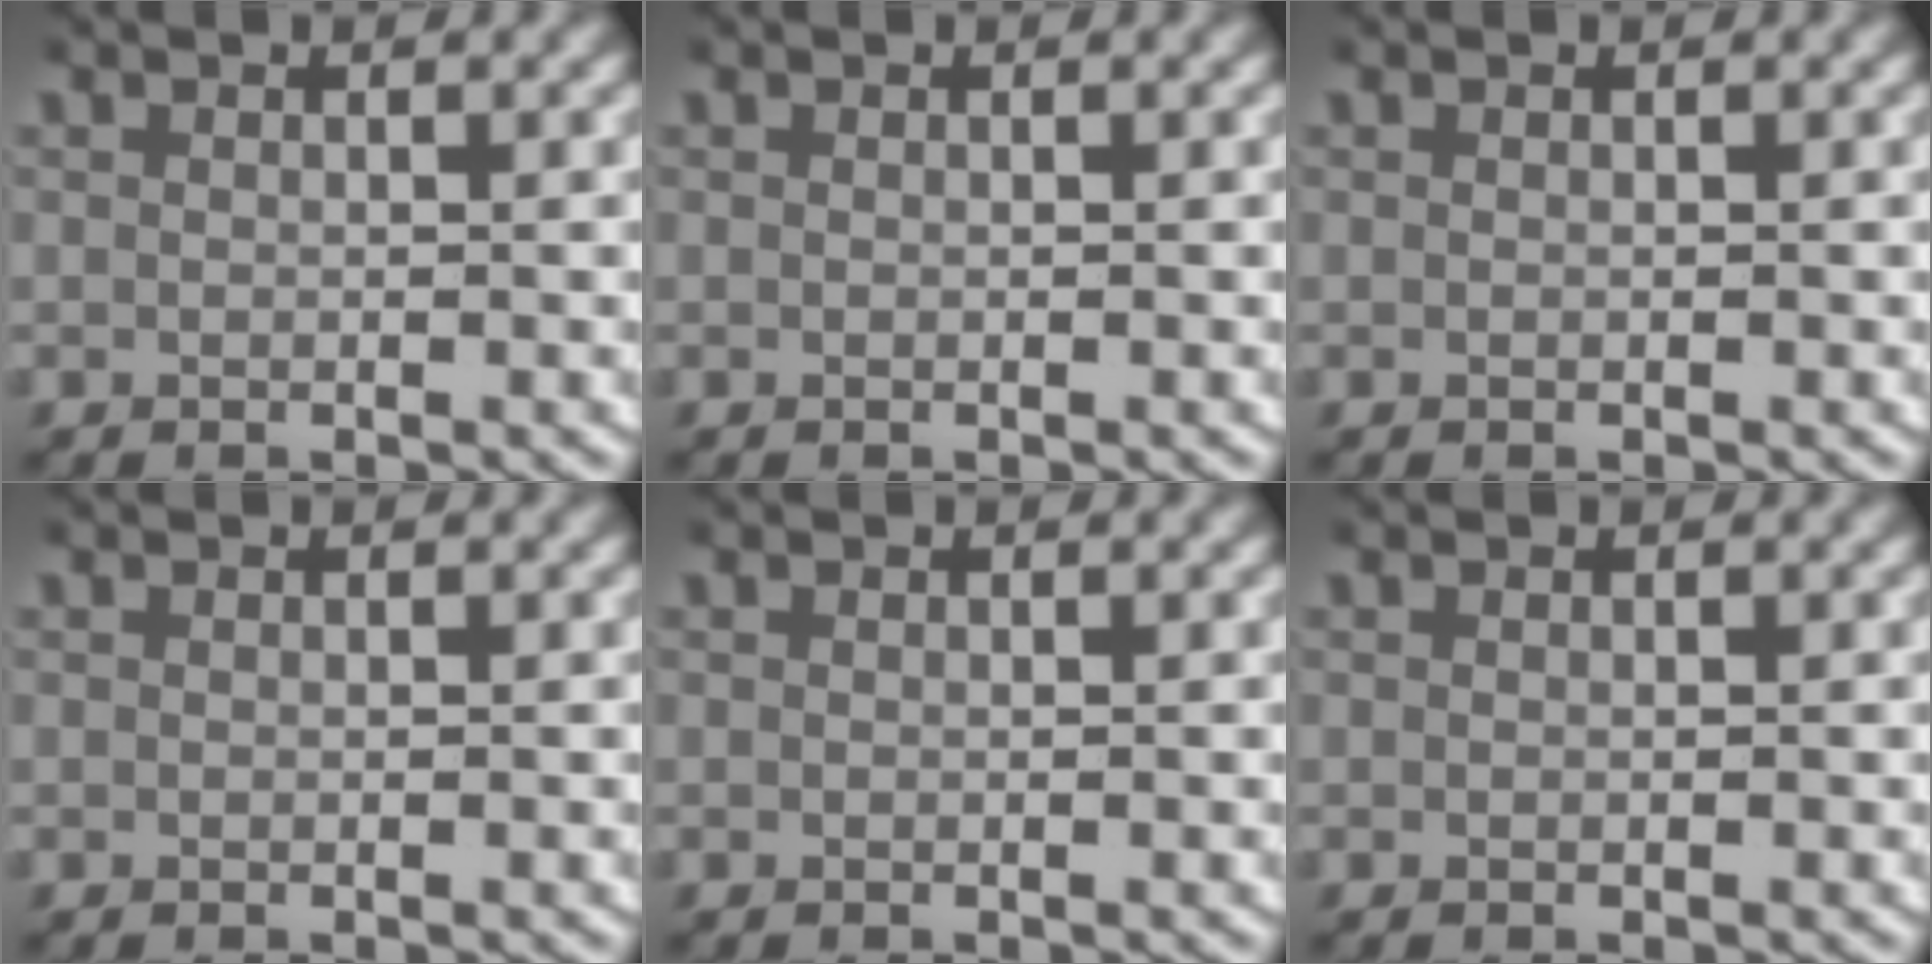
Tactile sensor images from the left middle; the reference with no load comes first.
{"total": 0.0}
{"total": 0.0}
{"total": 0.0}
{"total": 0.0}
{"total": 0.0}